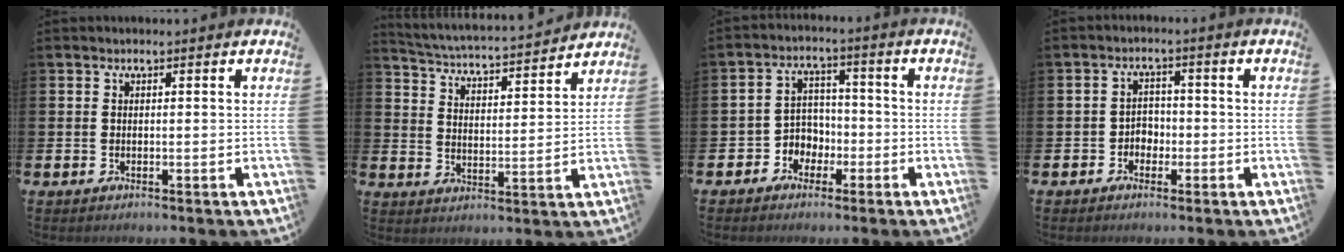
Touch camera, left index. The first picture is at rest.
{"total": 4.3, "force": [4.3, 0.2, 0.7], "torque": [-0.036, -0.043, 0.068]}
{"total": 3.9, "force": [-1.6, 3.5, 0.5], "torque": [-0.027, 0.001, -0.039]}
{"total": 2.6, "force": [-1.4, 2.0, 0.7], "torque": [-0.014, 0.007, -0.035]}